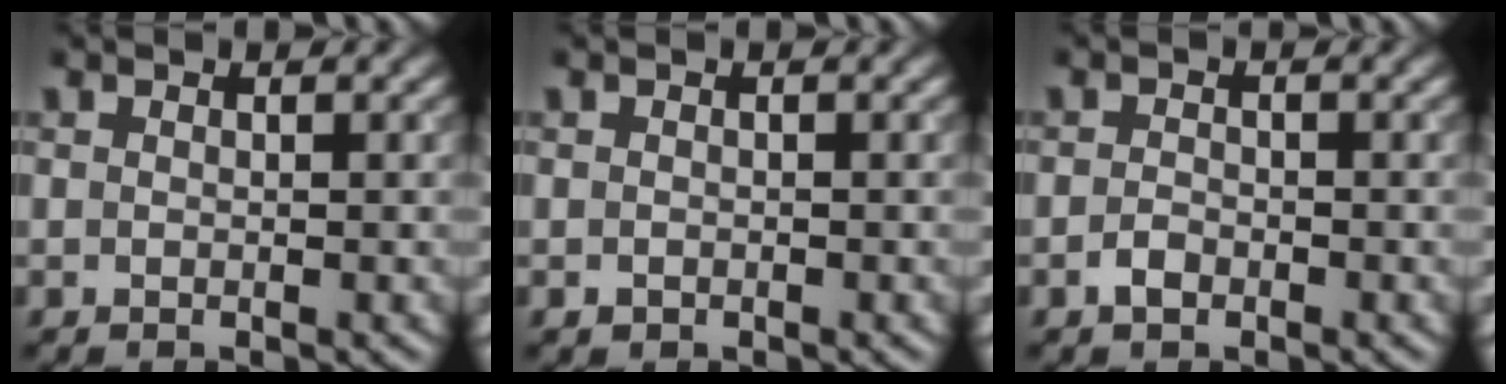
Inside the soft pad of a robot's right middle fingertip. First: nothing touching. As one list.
[{"total": 0.5, "force": [-0.5, 0.2, -0.1], "torque": [-0.001, -0.004, -0.008]}, {"total": 1.2, "force": [-0.9, 0.6, 0.5], "torque": [-0.016, -0.001, -0.018]}]